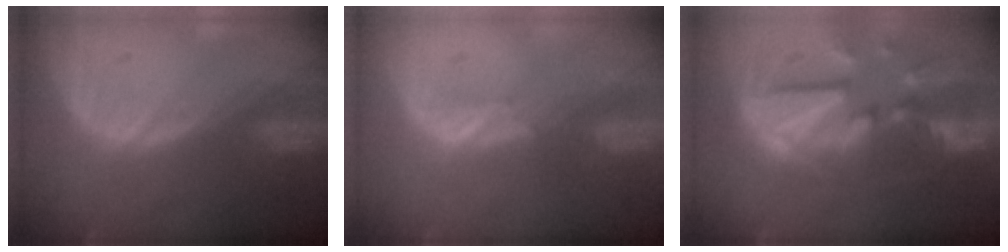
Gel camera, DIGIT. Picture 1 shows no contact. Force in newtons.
{"total": 1.9, "press": 1.8, "slide": 0.7}
{"total": 12.4, "press": 10.8, "slide": 6.1}